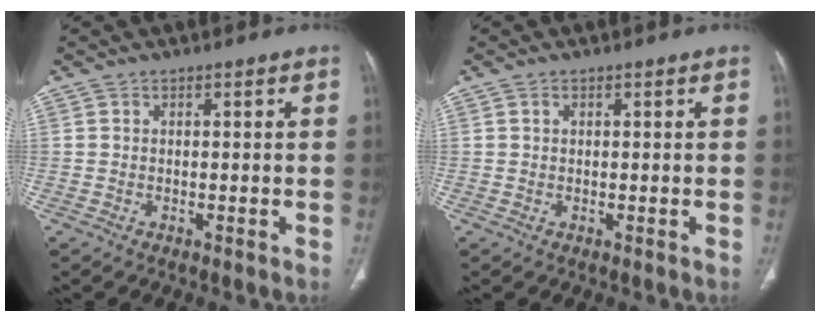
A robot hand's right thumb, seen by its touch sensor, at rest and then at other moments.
{"total": 0.6, "force": [0.3, 0.4, 0.4], "torque": [-0.008, 0.001, 0.006]}